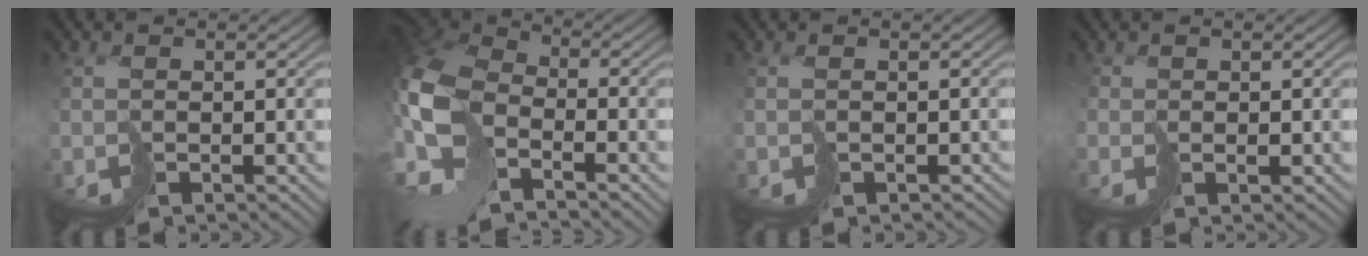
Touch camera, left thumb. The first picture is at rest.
{"total": 13.0, "force": [-4.3, 8.4, 8.9], "torque": [-0.239, -0.019, -0.086]}
{"total": 0.7, "force": [-0.4, 0.5, 0.3], "torque": [-0.003, -0.003, -0.006]}
{"total": 1.0, "force": [0.6, 0.0, -0.9], "torque": [0.022, 0.000, 0.013]}